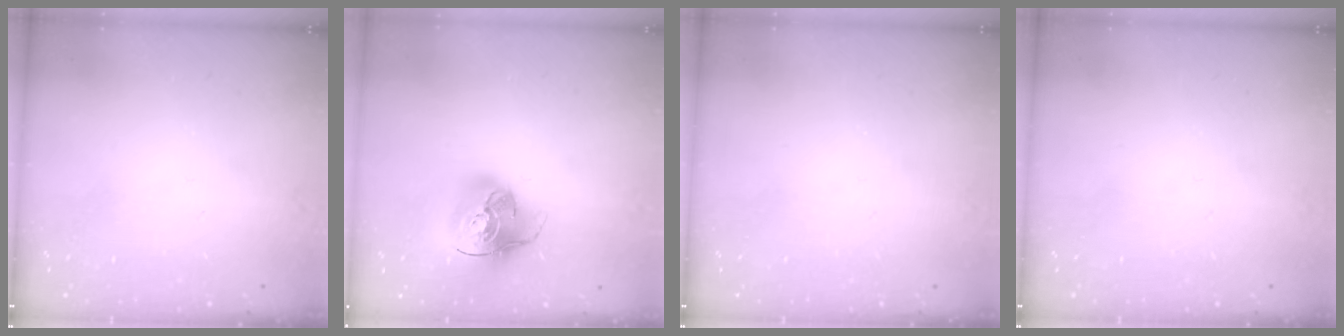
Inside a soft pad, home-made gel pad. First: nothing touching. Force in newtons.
{"total": 17.5, "press": 17.3, "slide": 2.6}
{"total": 0.0}
{"total": 0.0}